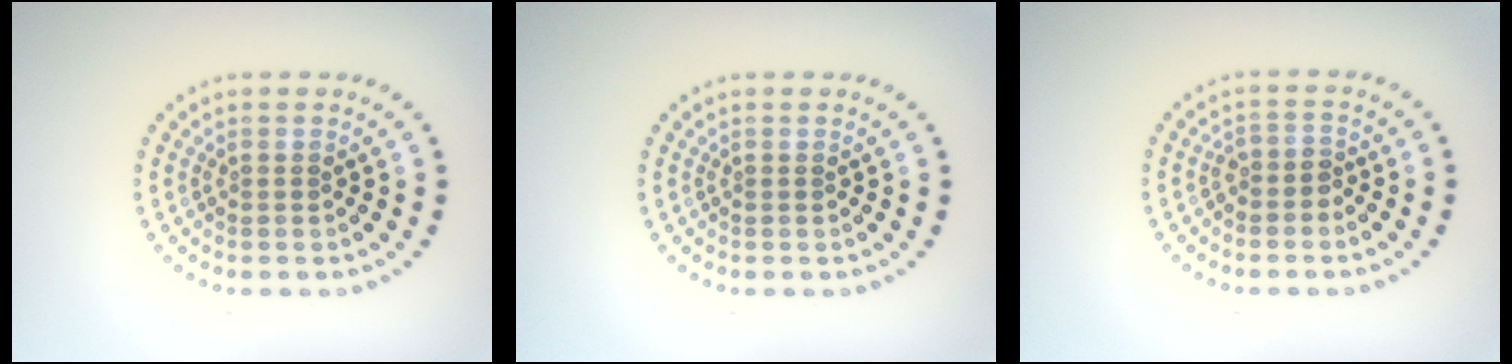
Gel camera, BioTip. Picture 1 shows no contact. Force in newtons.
{"total": 0.0}
{"total": 1.5, "press": 1.2, "slide": 0.9}